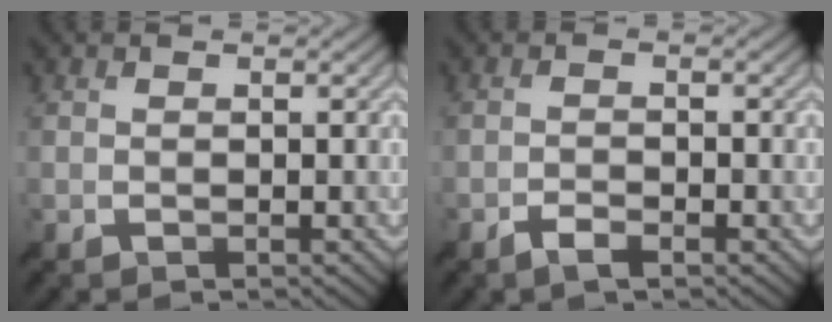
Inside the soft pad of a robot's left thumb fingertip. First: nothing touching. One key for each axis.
{"total": 2.1, "fx": -1.5, "fy": 0.6, "fz": 1.3, "tx": -0.025, "ty": 0.000, "tz": -0.030}